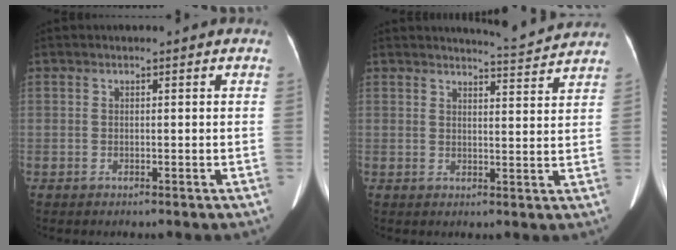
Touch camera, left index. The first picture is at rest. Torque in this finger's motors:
{"motor_torque": [0.48, -0.52, 0.00, 0.01]}